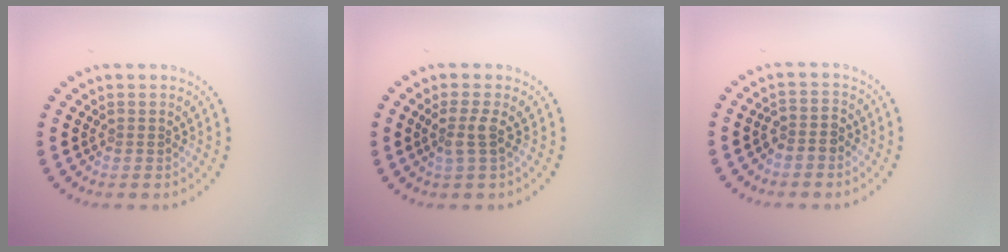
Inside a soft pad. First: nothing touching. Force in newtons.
{"total": 1.8, "press": 1.4, "slide": 1.1}
{"total": 1.9, "press": 1.7, "slide": 1.0}